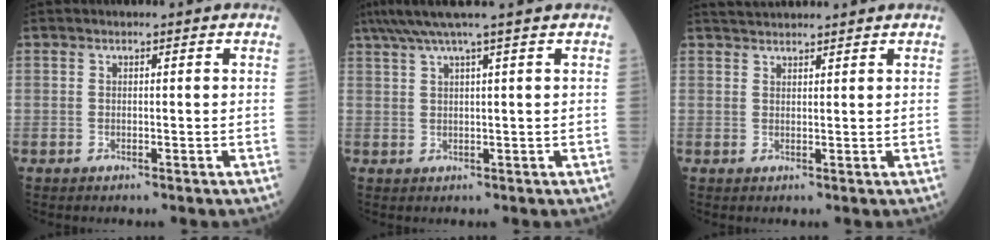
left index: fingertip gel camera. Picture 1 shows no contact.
{"total": 5.9, "force": [4.5, -1.7, 3.3], "torque": [-0.054, 0.026, 0.081]}
{"total": 3.8, "force": [3.7, 0.2, 0.9], "torque": [-0.015, 0.034, 0.066]}